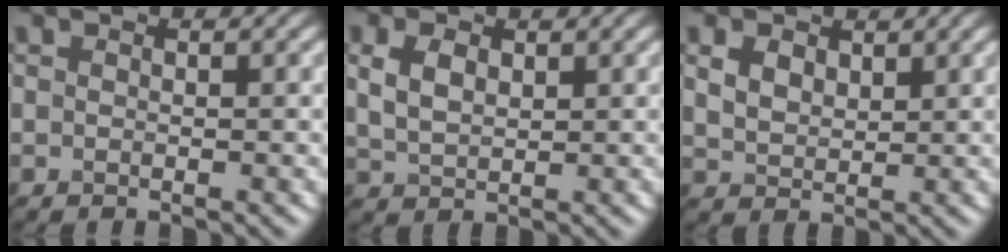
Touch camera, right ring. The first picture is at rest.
{"total": 2.8, "force": [1.1, 1.7, 1.9], "torque": [-0.045, 0.001, 0.025]}
{"total": 2.7, "force": [1.4, 1.8, 1.5], "torque": [-0.037, -0.001, 0.026]}